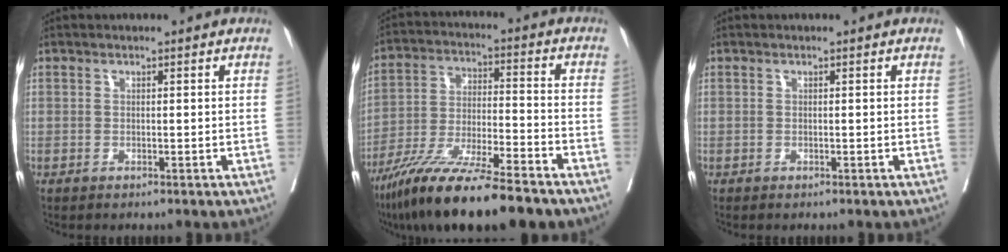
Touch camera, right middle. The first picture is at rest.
{"total": 16.5, "force": [-12.6, 1.5, 10.6], "torque": [-0.197, -0.038, -0.222]}
{"total": 0.0}